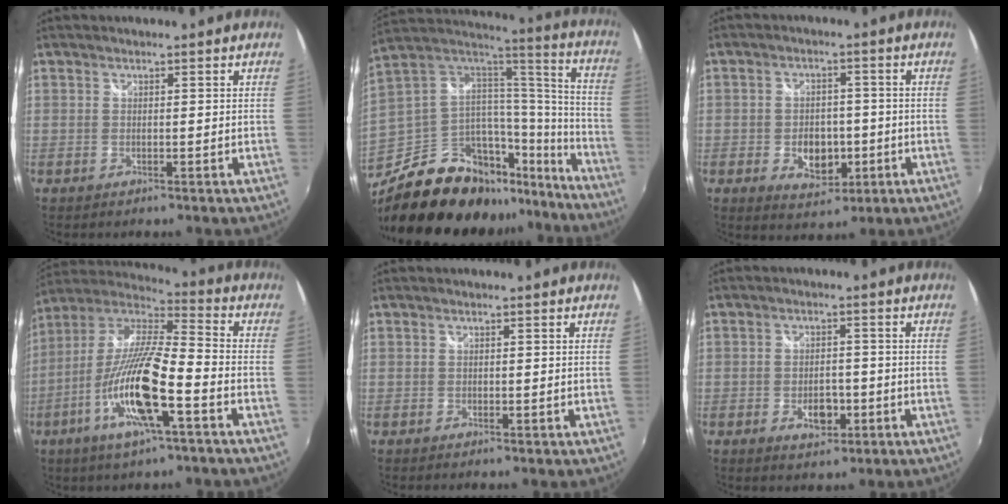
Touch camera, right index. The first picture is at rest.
{"total": 27.7, "force": [-18.8, 14.7, 14.1], "torque": [-0.249, 0.042, -0.286]}
{"total": 6.8, "force": [-2.1, 5.2, 3.9], "torque": [-0.082, 0.003, -0.024]}
{"total": 18.2, "force": [-7.6, 3.2, 16.3], "torque": [-0.312, -0.027, -0.147]}
{"total": 0.0}
{"total": 5.1, "force": [-1.9, 3.2, 3.5], "torque": [-0.067, -0.003, -0.027]}